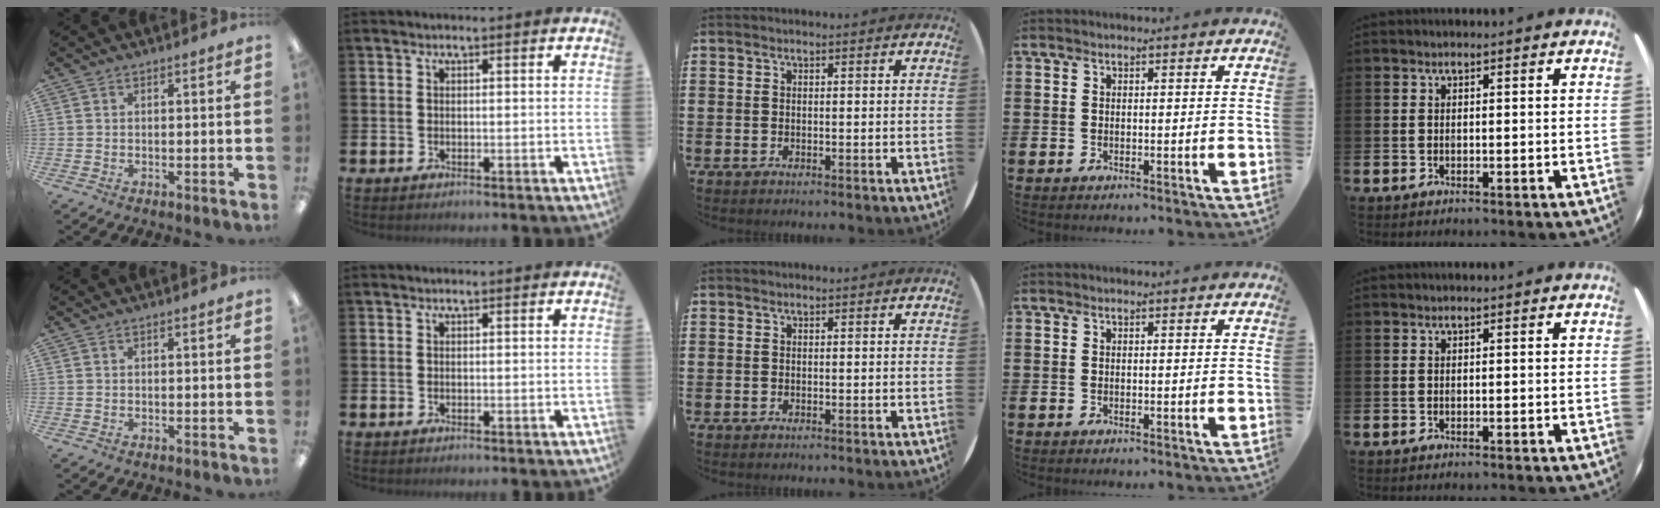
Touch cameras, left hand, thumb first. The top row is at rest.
{}